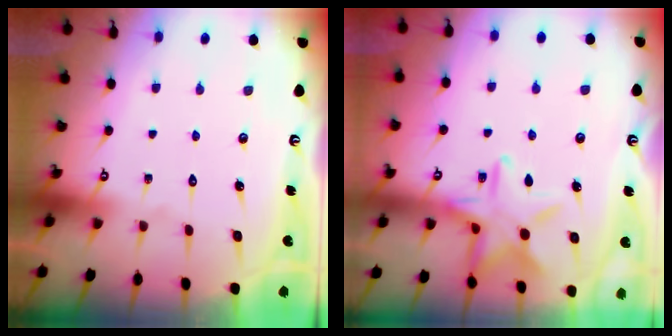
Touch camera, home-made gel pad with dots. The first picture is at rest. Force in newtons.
{"total": 13.6, "press": 13.6, "slide": 0.9}